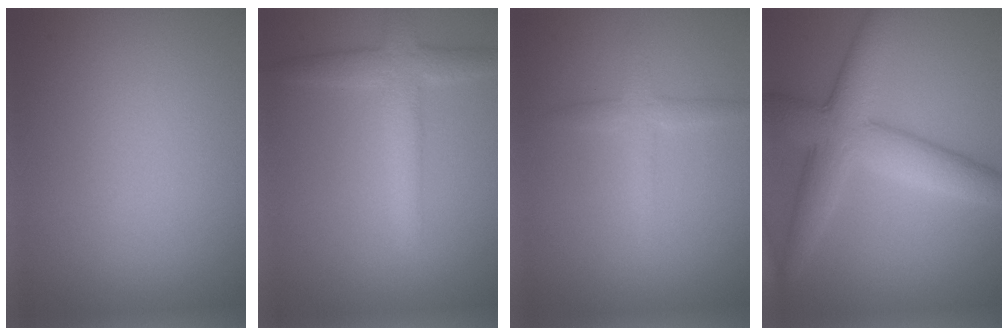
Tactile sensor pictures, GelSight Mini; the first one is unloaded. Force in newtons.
{"total": 3.7, "press": 3.7, "slide": 0.3}
{"total": 2.1, "press": 2.1, "slide": 0.1}
{"total": 6.9, "press": 6.9, "slide": 0.1}